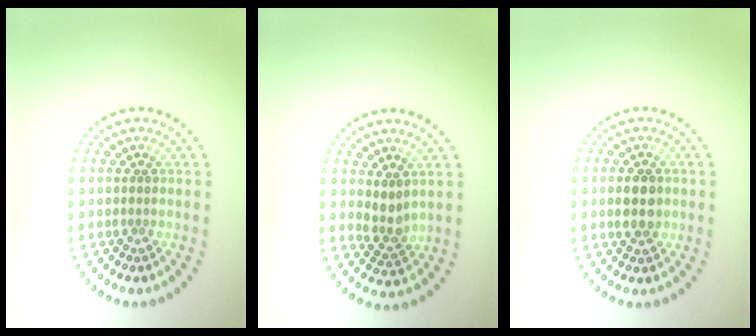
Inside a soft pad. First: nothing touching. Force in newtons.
{"total": 2.0, "press": 1.7, "slide": 1.1}
{"total": 2.9, "press": 2.9, "slide": 0.1}